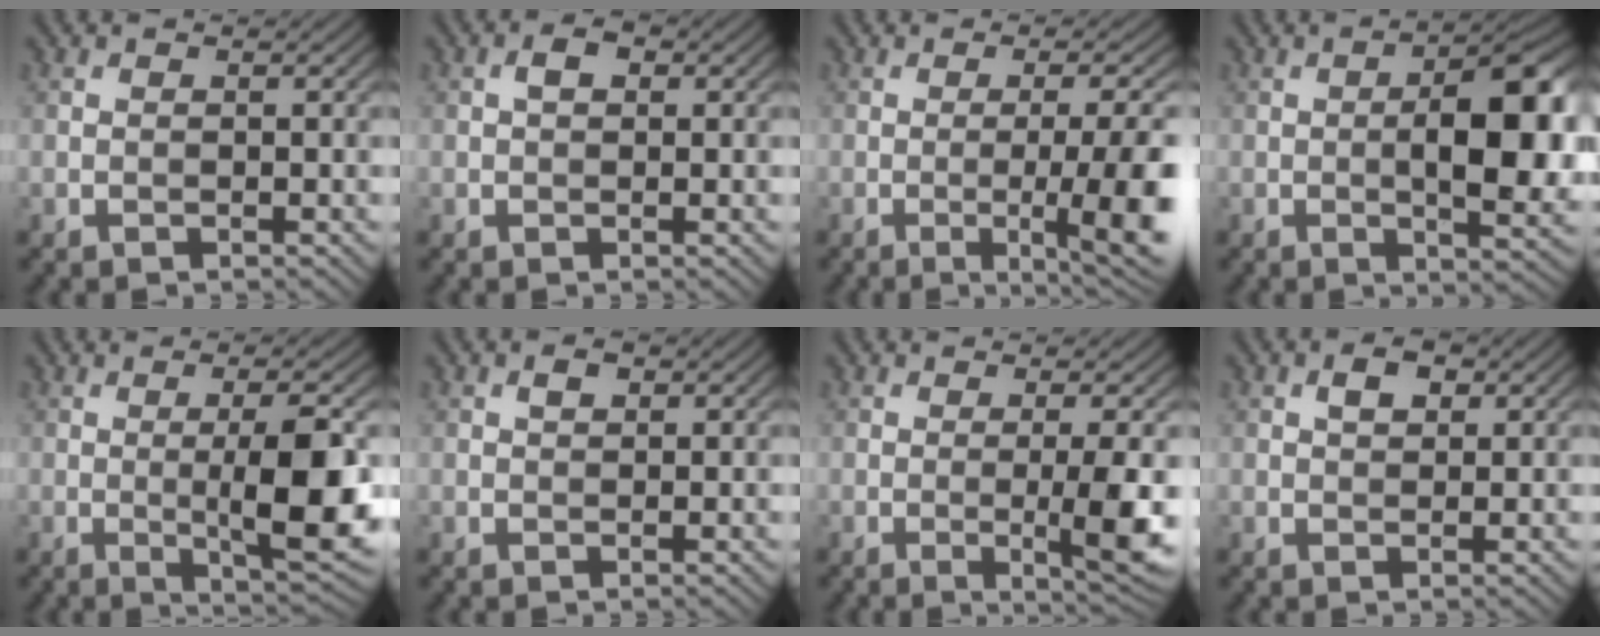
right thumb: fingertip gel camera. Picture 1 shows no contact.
{"total": 1.9, "force": [0.4, 1.2, 1.5], "torque": [-0.024, 0.004, 0.003]}
{"total": 10.7, "force": [-2.3, 2.1, 10.2], "torque": [-0.131, 0.004, -0.034]}
{"total": 10.3, "force": [-0.4, 3.9, 9.5], "torque": [-0.138, 0.003, -0.009]}
{"total": 9.0, "force": [-0.5, 1.9, 8.8], "torque": [-0.137, -0.001, -0.005]}
{"total": 1.2, "force": [0.5, 0.7, 0.9], "torque": [-0.014, 0.001, 0.009]}
{"total": 5.7, "force": [-0.6, 0.6, 5.6], "torque": [-0.096, -0.001, -0.006]}
{"total": 2.3, "force": [0.9, 1.4, 1.6], "torque": [-0.027, 0.004, 0.013]}